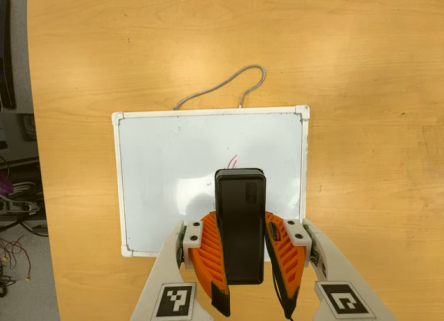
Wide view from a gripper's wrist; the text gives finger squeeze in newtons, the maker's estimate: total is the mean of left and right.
{"total": 7.7, "left": 5.9, "right": 9.6}